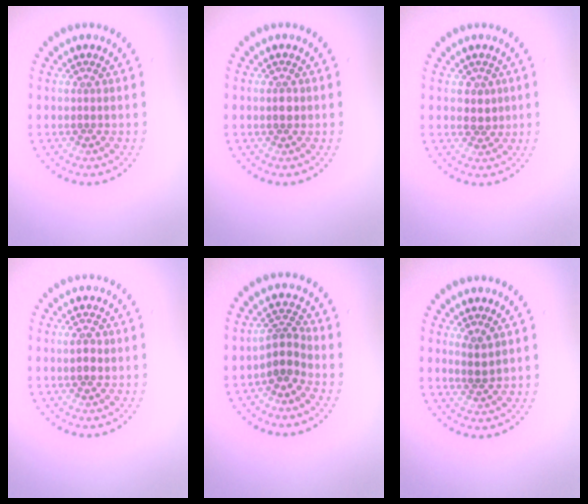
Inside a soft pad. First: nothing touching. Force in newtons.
{"total": 1.3, "press": 1.3, "slide": 0.3}
{"total": 1.5, "press": 1.3, "slide": 0.8}
{"total": 1.4, "press": 1.3, "slide": 0.2}
{"total": 2.6, "press": 2.0, "slide": 1.7}
{"total": 1.6, "press": 1.3, "slide": 0.9}